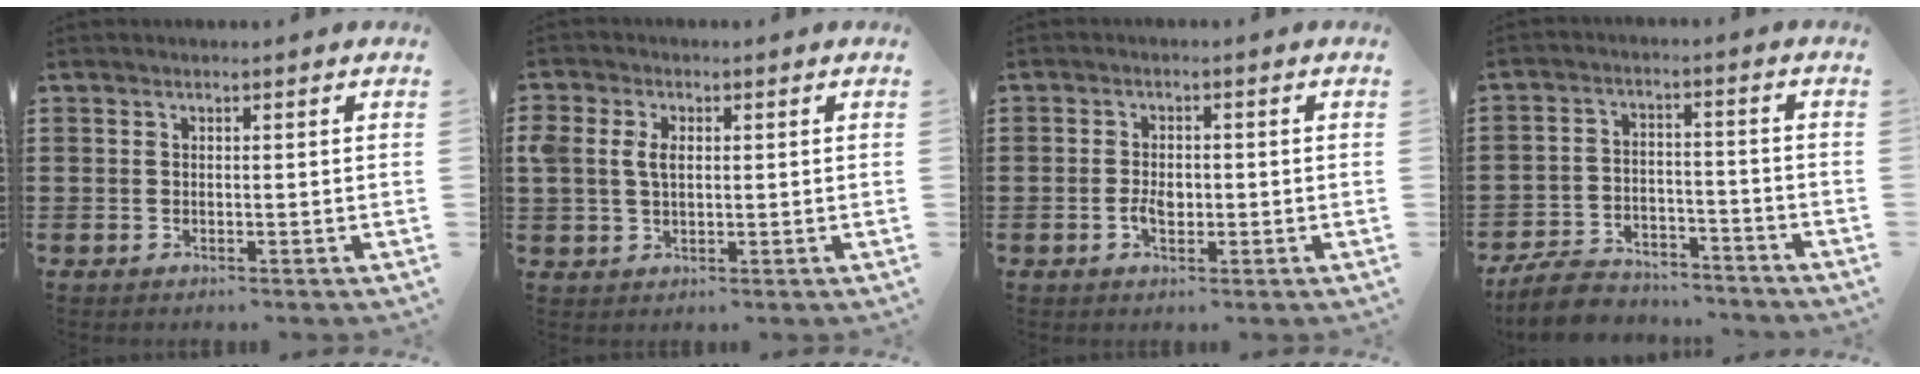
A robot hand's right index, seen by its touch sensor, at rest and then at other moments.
{"total": 3.6, "force": [0.7, 2.4, 2.5], "torque": [-0.072, 0.007, 0.005]}
{"total": 2.7, "force": [-0.6, 1.5, 2.2], "torque": [-0.040, 0.004, -0.010]}
{"total": 7.0, "force": [-6.6, 1.8, 1.7], "torque": [-0.038, 0.018, -0.129]}